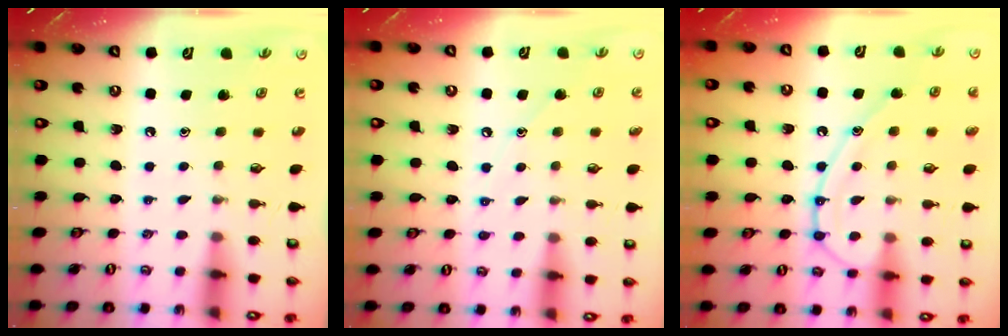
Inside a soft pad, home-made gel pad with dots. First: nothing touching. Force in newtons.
{"total": 4.9, "press": 4.9, "slide": 0.2}
{"total": 14.5, "press": 14.5, "slide": 1.2}